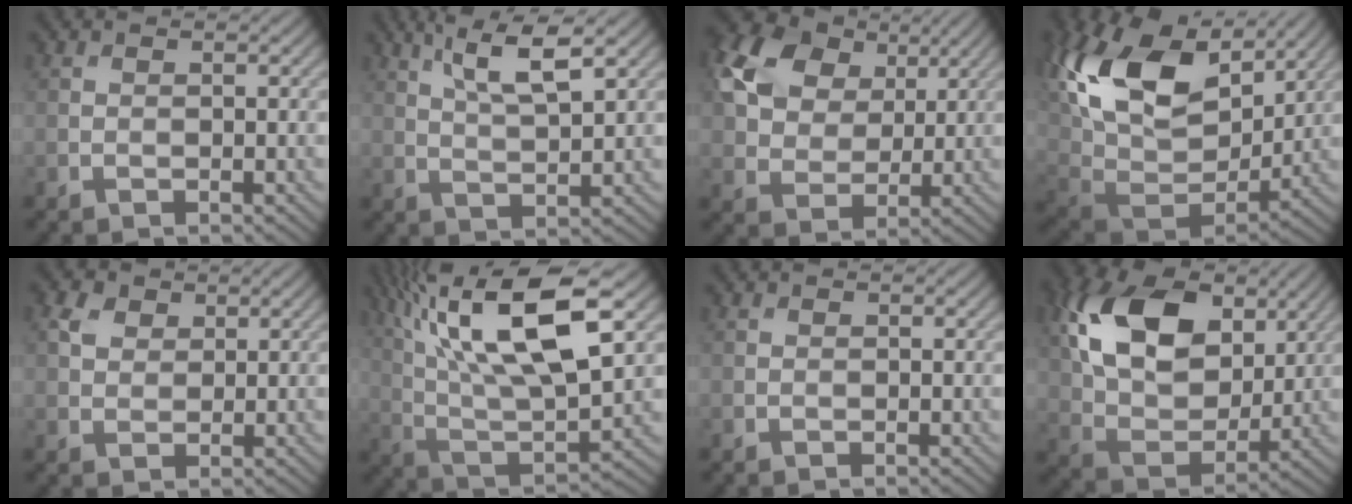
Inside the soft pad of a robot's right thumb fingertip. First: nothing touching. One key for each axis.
{"total": 6.8, "fx": 3.7, "fy": 1.4, "fz": 5.5, "tx": -0.113, "ty": 0.003, "tz": 0.074}
{"total": 14.6, "fx": 6.7, "fy": 10.2, "fz": 8.0, "tx": -0.207, "ty": 0.051, "tz": 0.132}
{"total": 20.6, "fx": 8.6, "fy": 12.8, "fz": 13.7, "tx": -0.312, "ty": 0.034, "tz": 0.174}
{"total": 2.7, "fx": 1.5, "fy": 1.8, "fz": 1.3, "tx": -0.033, "ty": 0.007, "tz": 0.027}
{"total": 17.6, "fx": 7.8, "fy": 6.2, "fz": 14.5, "tx": -0.301, "ty": 0.012, "tz": 0.145}
{"total": 0.0}
{"total": 15.4, "fx": 5.6, "fy": 9.8, "fz": 10.4, "tx": -0.232, "ty": 0.017, "tz": 0.105}